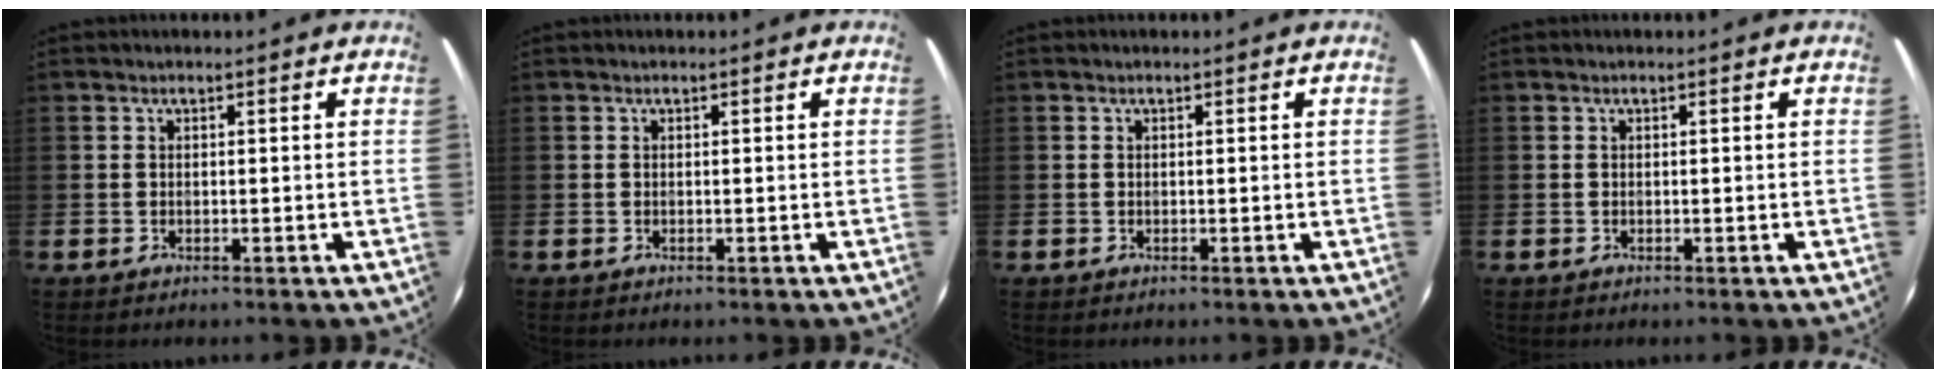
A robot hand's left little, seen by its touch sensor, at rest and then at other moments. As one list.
[{"total": 0.0}, {"total": 0.0}, {"total": 0.0}]